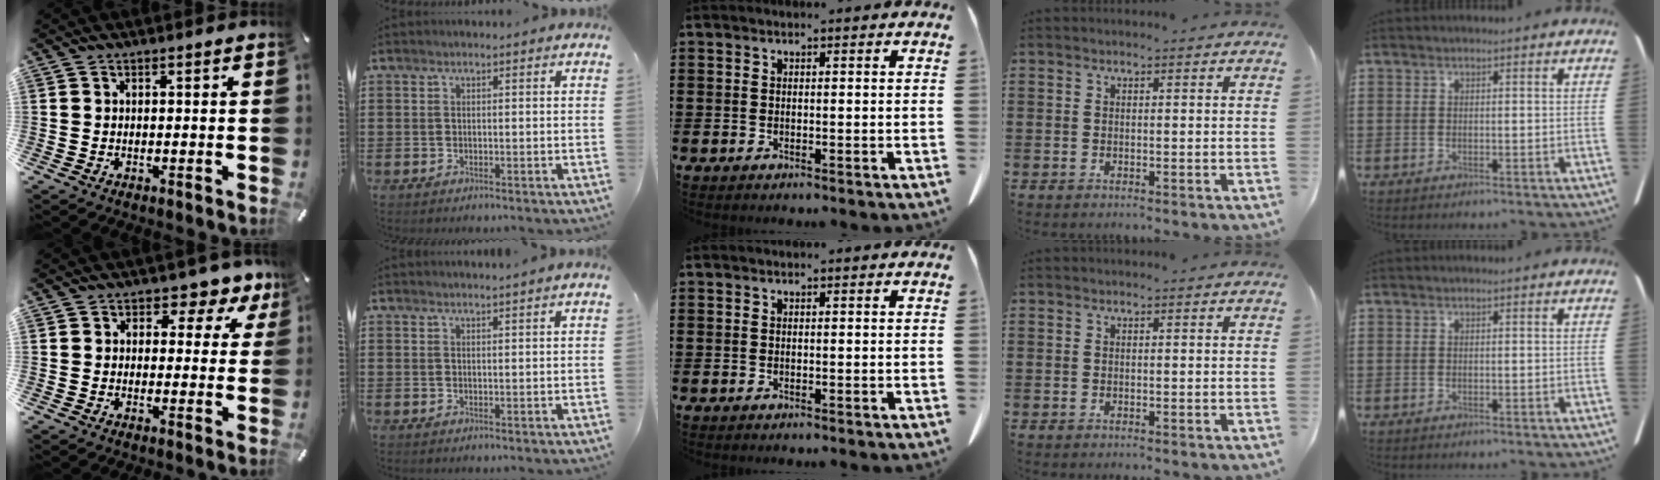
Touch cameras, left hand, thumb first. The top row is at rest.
{"thumb": {"total": 4.9, "force": [1.6, 3.9, 2.3], "torque": [-0.020, -0.011, 0.018]}, "index": {"total": 1.0, "force": [0.9, -0.3, 0.3], "torque": [-0.005, -0.005, 0.018]}}